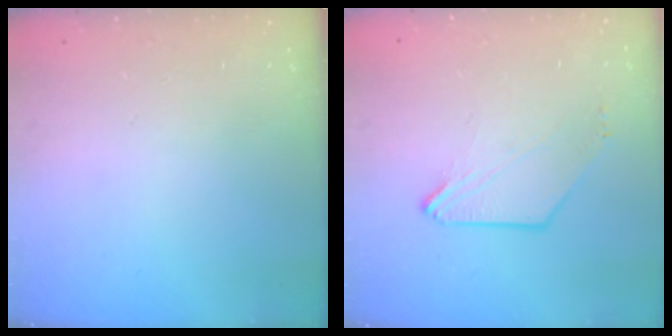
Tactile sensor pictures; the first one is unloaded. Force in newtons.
{"total": 2.0, "press": 2.0, "slide": 0.5}